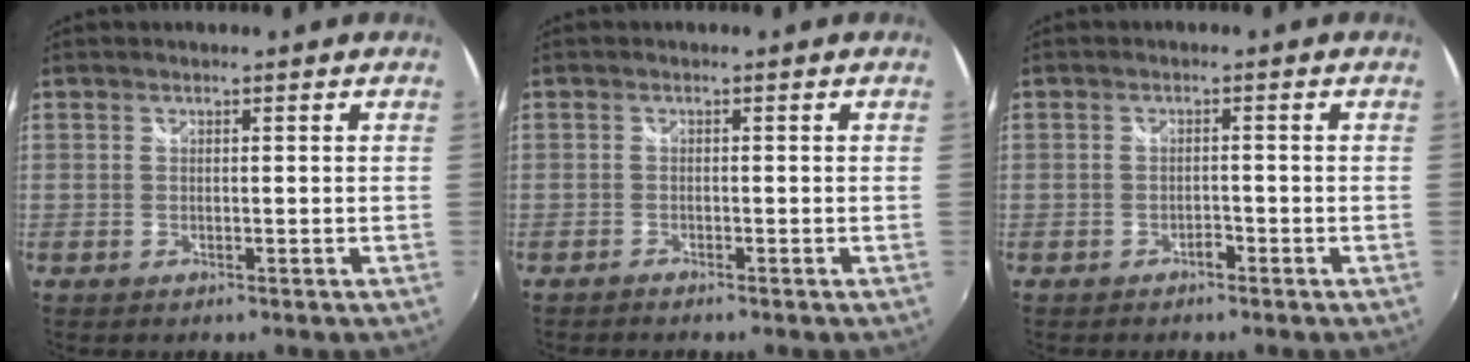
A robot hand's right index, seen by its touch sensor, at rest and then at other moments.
{"total": 1.0, "force": [-1.0, 0.2, 0.2], "torque": [-0.009, -0.004, -0.020]}
{"total": 1.3, "force": [-1.0, 0.5, 0.5], "torque": [-0.009, 0.001, -0.018]}